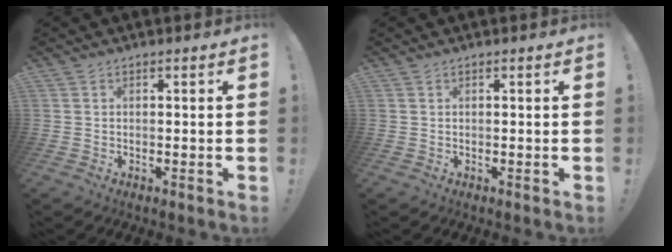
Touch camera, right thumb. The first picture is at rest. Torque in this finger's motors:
{"motor_torque": [0.07, -0.04, 0.46, -0.11, 0.04]}